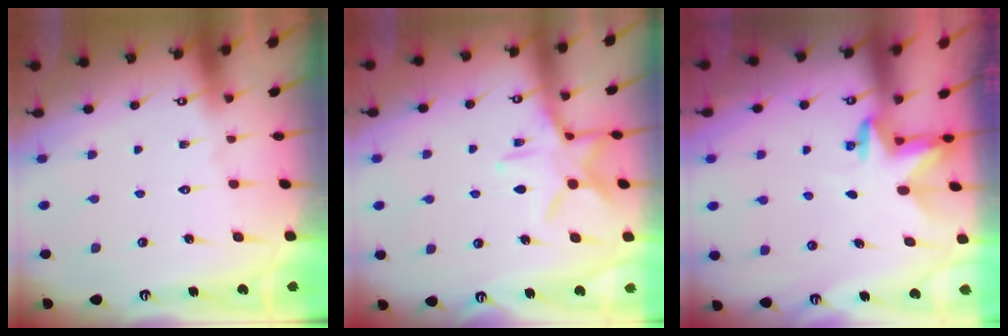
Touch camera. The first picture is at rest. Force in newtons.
{"total": 12.9, "press": 12.9, "slide": 0.7}
{"total": 2.9, "press": 2.8, "slide": 0.7}